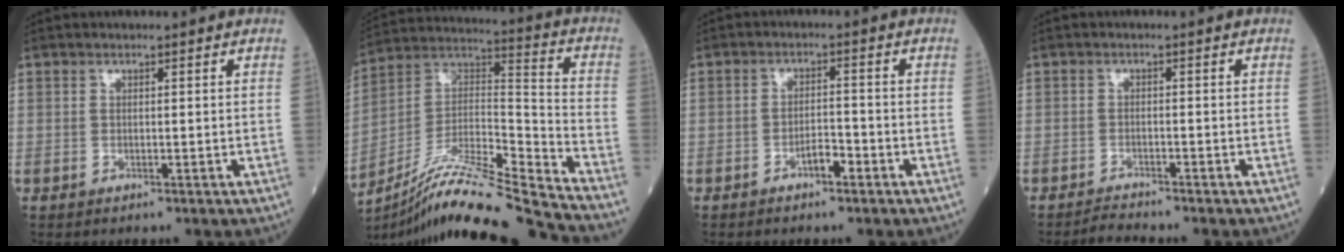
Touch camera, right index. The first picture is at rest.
{"total": 20.9, "force": [-18.9, -1.3, 8.8], "torque": [-0.182, 0.005, -0.331]}
{"total": 2.7, "force": [-1.7, 0.9, 1.9], "torque": [-0.030, 0.005, -0.032]}
{"total": 2.0, "force": [-2.0, -0.5, -0.1], "torque": [0.000, -0.011, -0.035]}